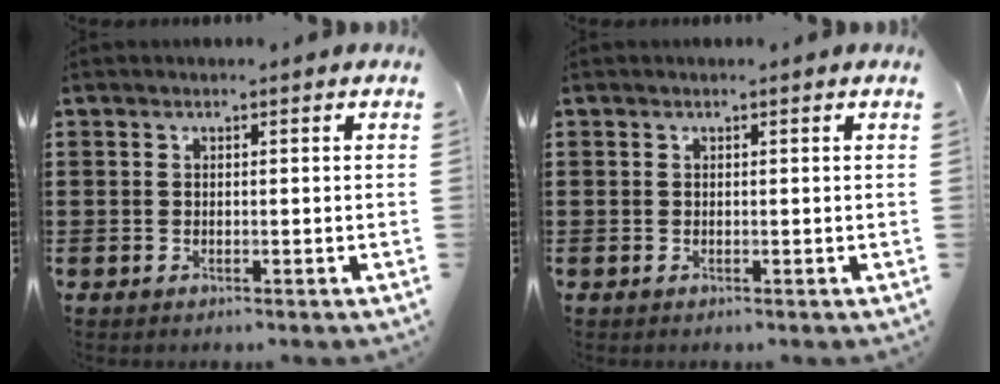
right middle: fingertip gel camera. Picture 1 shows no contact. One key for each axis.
{"total": 0.0}